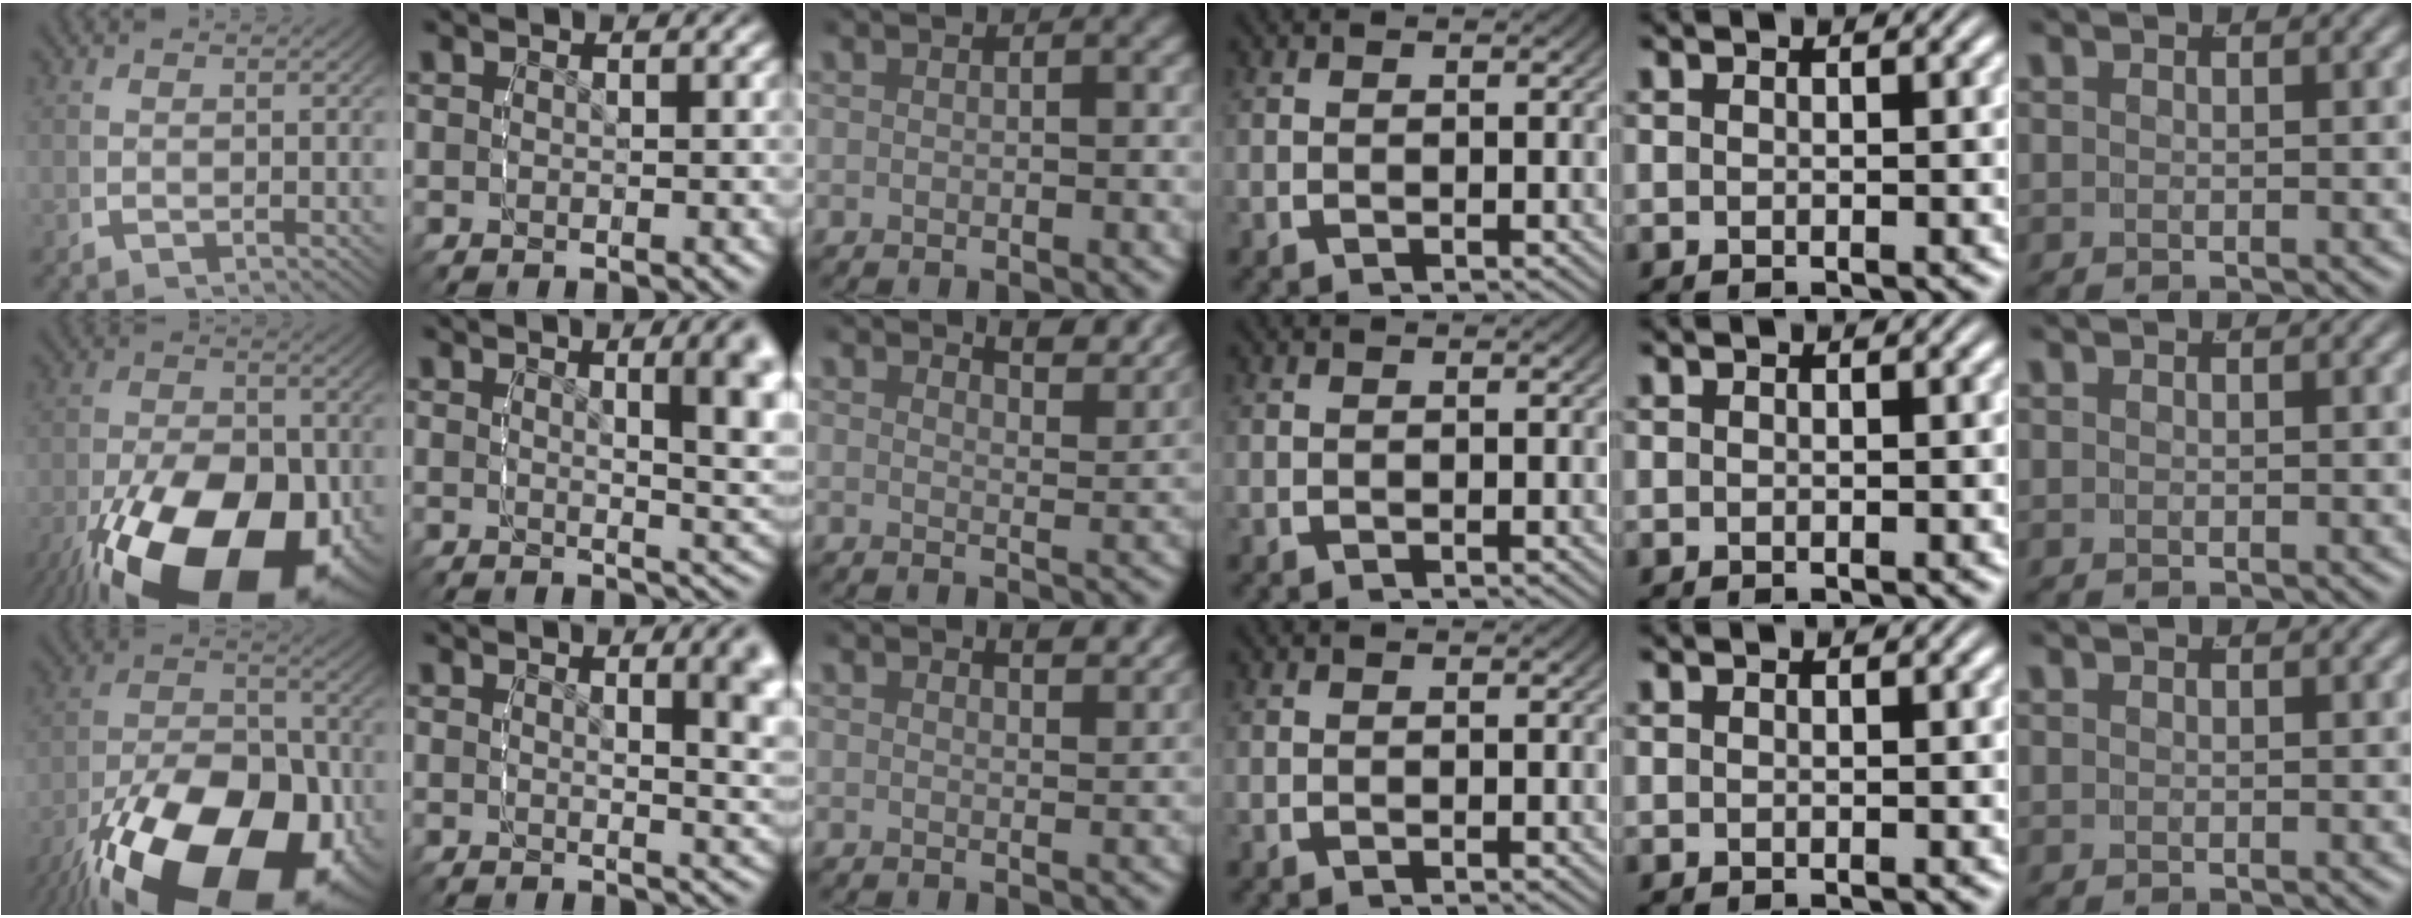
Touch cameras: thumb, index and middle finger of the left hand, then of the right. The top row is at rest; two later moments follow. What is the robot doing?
{"motion": "lift_and_place", "object": "screwdriver"}